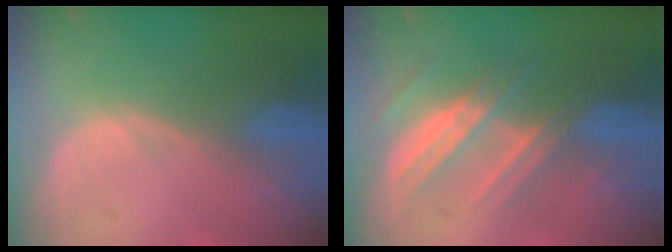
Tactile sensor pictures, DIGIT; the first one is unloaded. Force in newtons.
{"total": 7.4, "press": 6.7, "slide": 3.1}